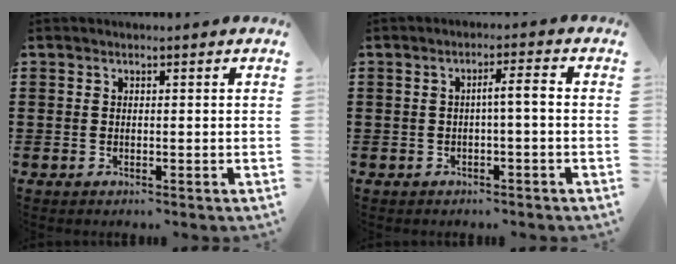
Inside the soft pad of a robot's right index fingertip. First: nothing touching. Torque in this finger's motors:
{"motor_torque": [0.72, -0.46, 0.13, 0.08]}